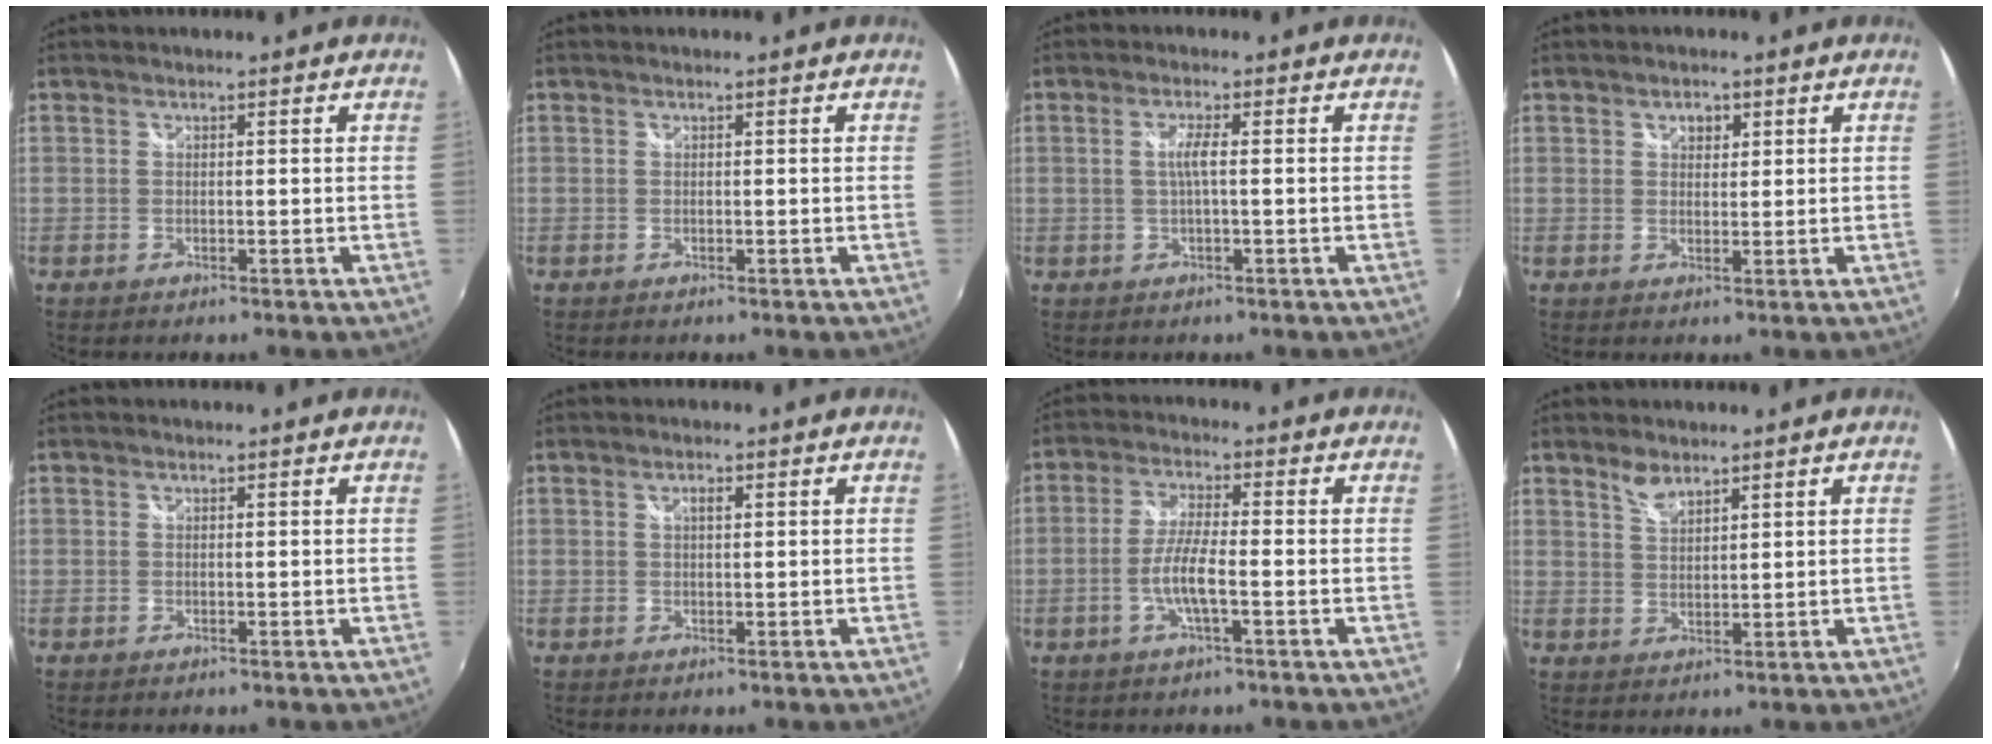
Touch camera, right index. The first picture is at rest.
{"total": 0.0}
{"total": 2.4, "force": [-0.1, -0.1, 2.4], "torque": [-0.047, 0.000, -0.003]}
{"total": 2.2, "force": [1.0, 1.7, 1.0], "torque": [-0.010, 0.006, 0.016]}
{"total": 0.0}
{"total": 1.2, "force": [0.5, 0.5, 1.0], "torque": [-0.017, 0.003, 0.007]}
{"total": 5.9, "force": [-2.1, 0.6, 5.4], "torque": [-0.114, -0.003, -0.040]}
{"total": 3.3, "force": [2.6, 1.1, 1.7], "torque": [-0.028, 0.001, 0.049]}